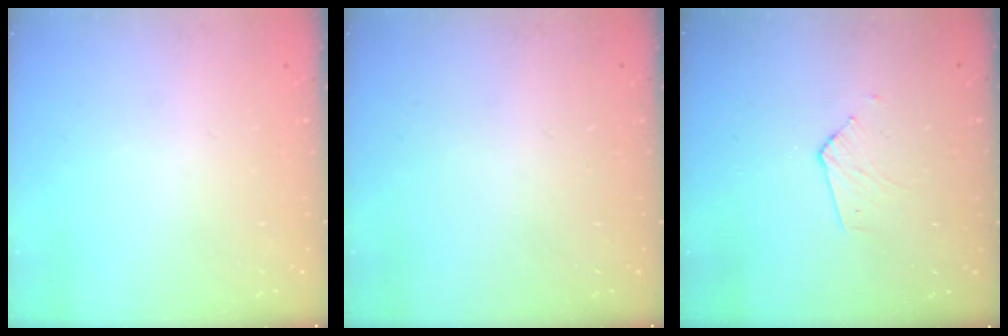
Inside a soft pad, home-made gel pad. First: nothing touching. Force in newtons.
{"total": 0.0}
{"total": 2.9, "press": 2.9, "slide": 0.2}